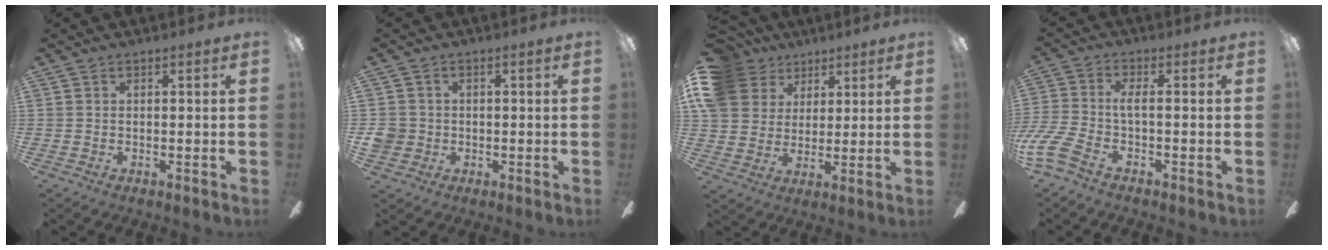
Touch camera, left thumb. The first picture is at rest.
{"total": 4.0, "force": [-0.3, 3.9, 1.0], "torque": [-0.024, 0.005, -0.005]}
{"total": 14.6, "force": [7.5, 11.4, 5.2], "torque": [-0.126, -0.023, 0.148]}
{"total": 7.7, "force": [-3.2, 3.1, 6.3], "torque": [-0.158, -0.008, -0.068]}